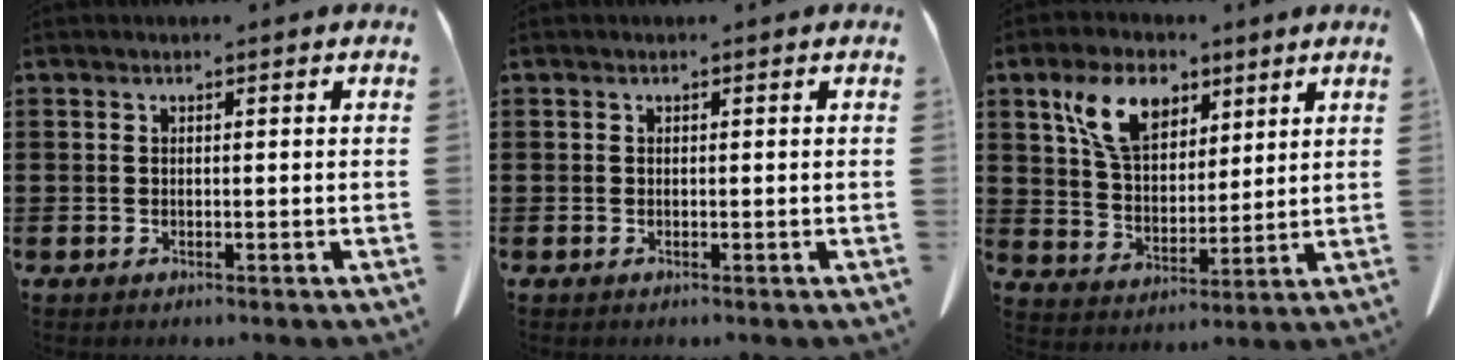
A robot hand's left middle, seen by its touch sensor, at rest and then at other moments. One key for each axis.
{"total": 0.0}
{"total": 9.7, "fx": 5.7, "fy": 5.7, "fz": 5.4, "tx": -0.121, "ty": 0.008, "tz": 0.107}